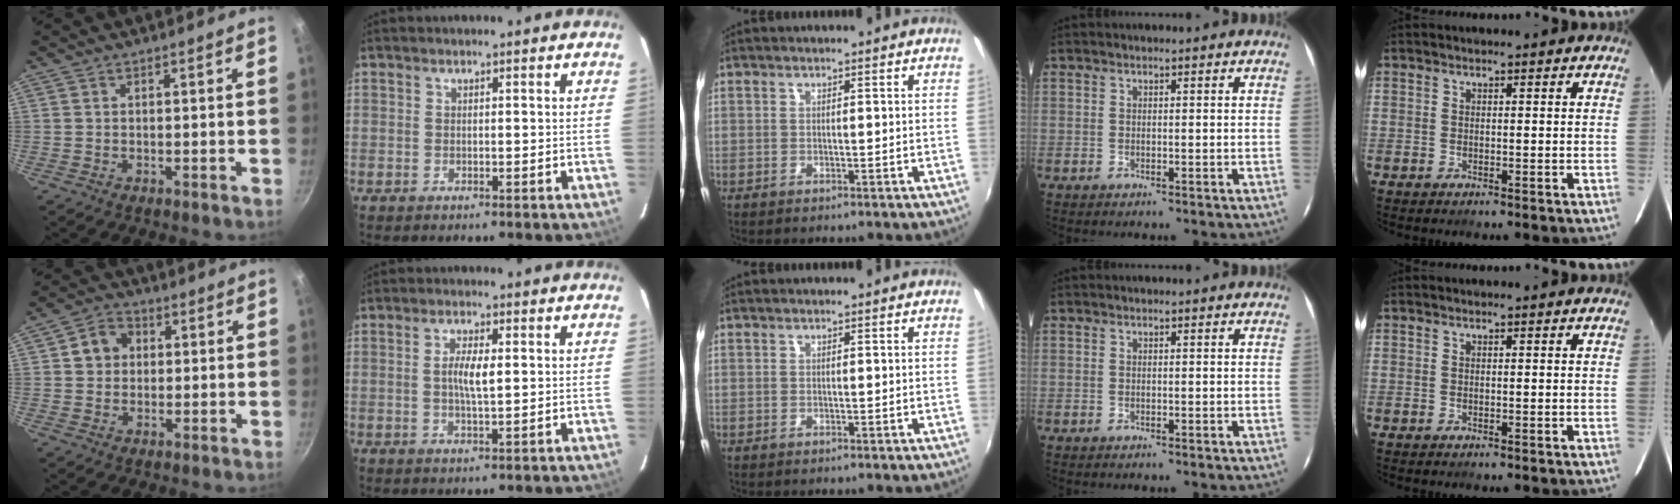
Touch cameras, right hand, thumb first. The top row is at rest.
{"thumb": {"total": 5.9, "force": [1.1, 5.1, 2.7], "torque": [-0.014, 0.011, 0.007]}, "index": {"total": 4.2, "force": [0.4, 1.1, 4.1], "torque": [-0.075, 0.000, 0.007]}}